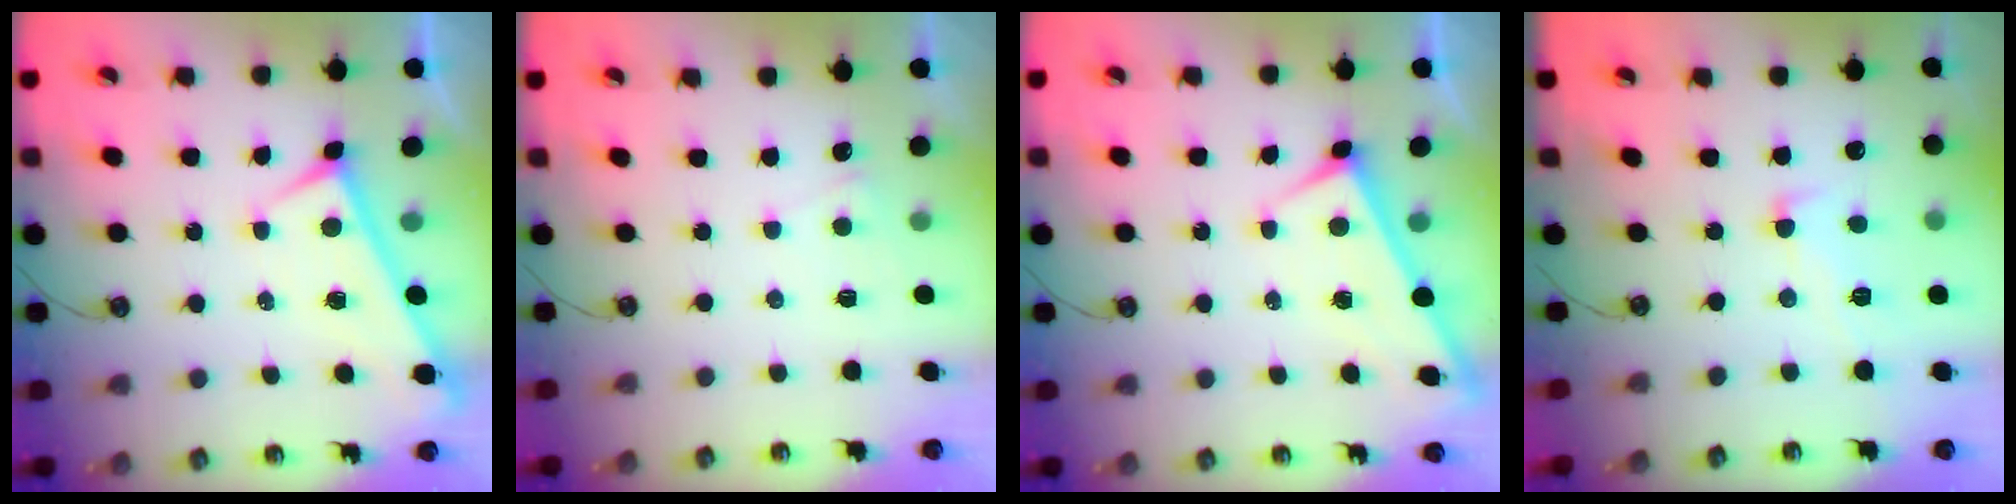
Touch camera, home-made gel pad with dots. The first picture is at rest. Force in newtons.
{"total": 3.6, "press": 3.6, "slide": 0.3}
{"total": 1.3, "press": 1.3, "slide": 0.5}
{"total": 1.4, "press": 1.0, "slide": 1.0}